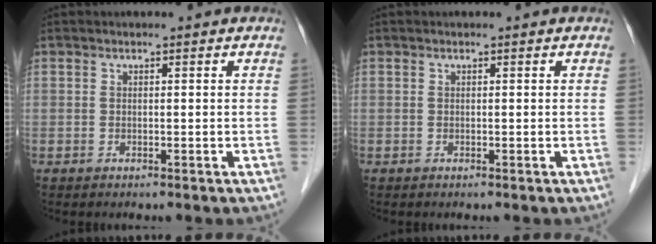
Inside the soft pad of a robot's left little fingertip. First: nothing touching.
{"total": 0.0}